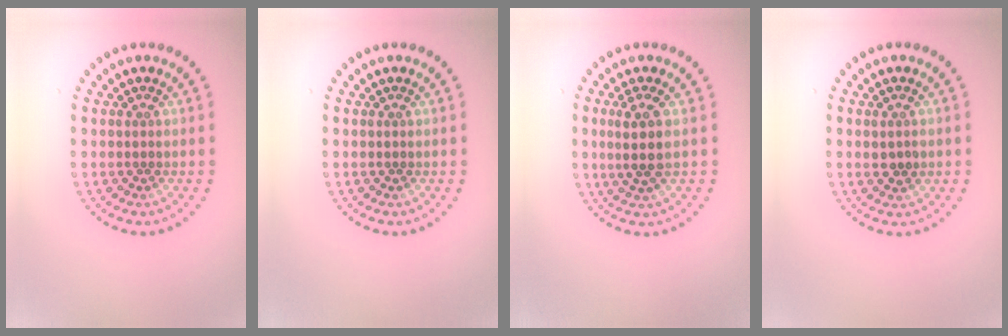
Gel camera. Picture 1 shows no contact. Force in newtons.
{"total": 0.0}
{"total": 2.7, "press": 2.3, "slide": 1.4}
{"total": 1.5, "press": 1.5, "slide": 0.2}